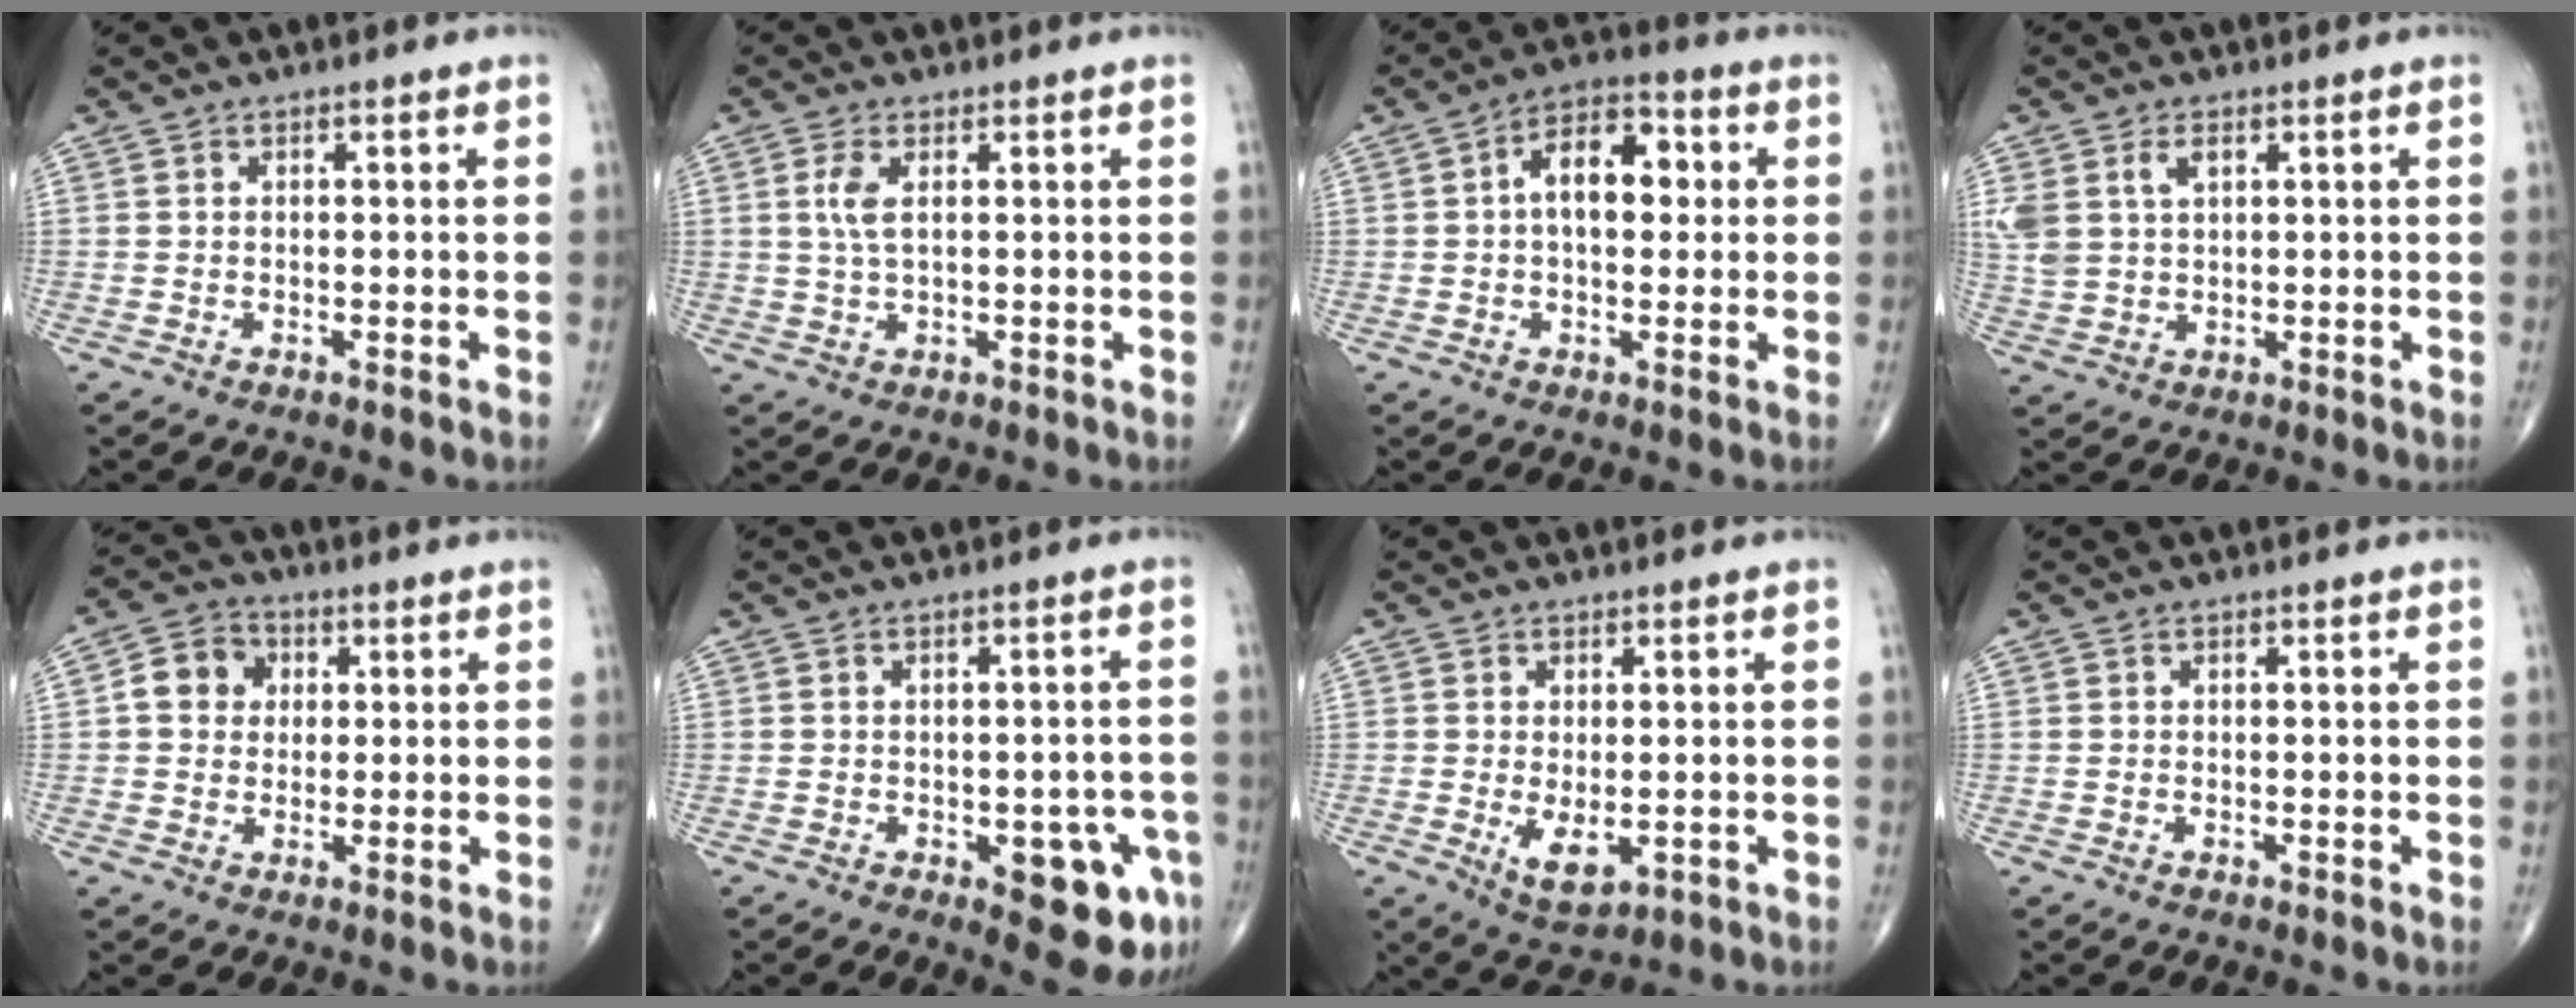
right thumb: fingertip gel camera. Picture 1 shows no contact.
{"total": 3.7, "force": [0.9, 1.4, 3.3], "torque": [-0.082, 0.001, 0.021]}
{"total": 10.0, "force": [1.3, 5.8, 8.1], "torque": [-0.111, 0.023, 0.013]}
{"total": 7.4, "force": [2.6, 4.6, 5.0], "torque": [-0.114, 0.004, 0.061]}
{"total": 7.2, "force": [1.1, 6.2, 3.4], "torque": [-0.039, 0.010, 0.009]}
{"total": 10.3, "force": [-4.0, 4.3, 8.5], "torque": [-0.071, 0.012, -0.039]}
{"total": 5.3, "force": [-0.9, 2.6, 4.5], "torque": [-0.070, -0.014, -0.003]}
{"total": 0.0}